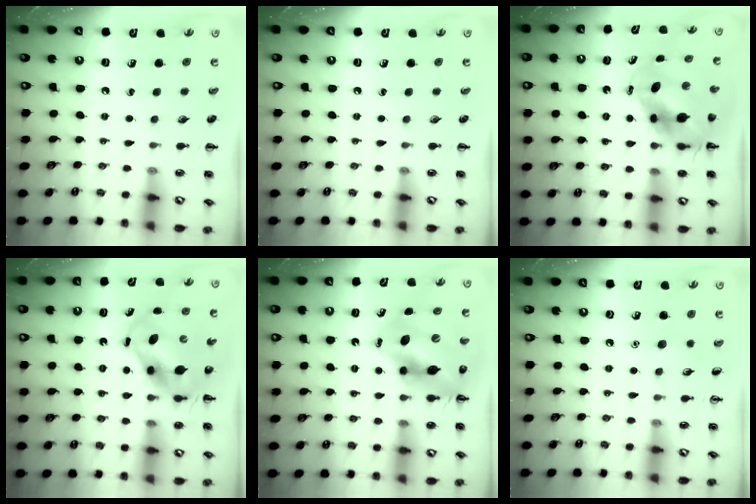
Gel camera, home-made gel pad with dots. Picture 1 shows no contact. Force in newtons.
{"total": 0.0}
{"total": 6.2, "press": 6.1, "slide": 1.1}
{"total": 6.6, "press": 6.5, "slide": 1.3}
{"total": 11.2, "press": 10.8, "slide": 3.2}
{"total": 4.0, "press": 3.8, "slide": 1.2}